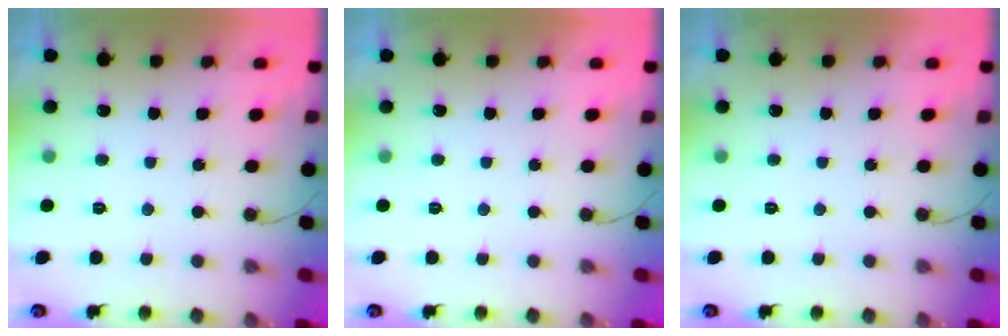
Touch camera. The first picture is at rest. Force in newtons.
{"total": 0.0}
{"total": 0.0}